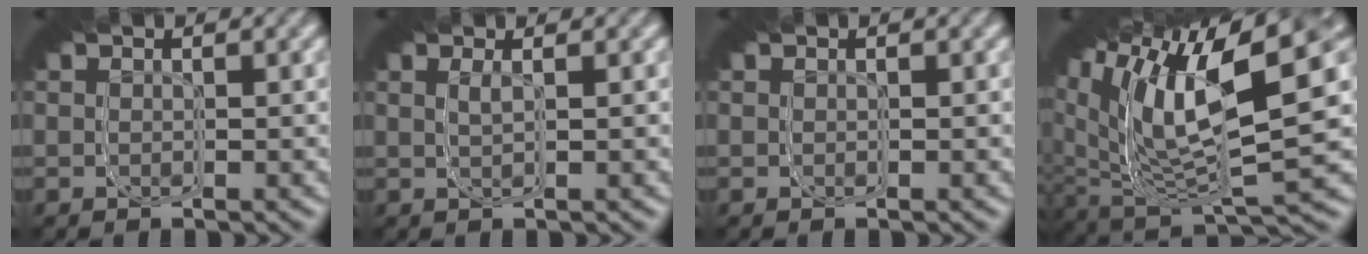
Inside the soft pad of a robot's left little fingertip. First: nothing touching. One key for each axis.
{"total": 1.2, "fx": 0.6, "fy": 0.0, "fz": 1.0, "tx": -0.031, "ty": 0.012, "tz": 0.005}
{"total": 0.0}
{"total": 16.3, "fx": 2.8, "fy": 9.2, "fz": 13.1, "tx": -0.203, "ty": 0.024, "tz": 0.014}